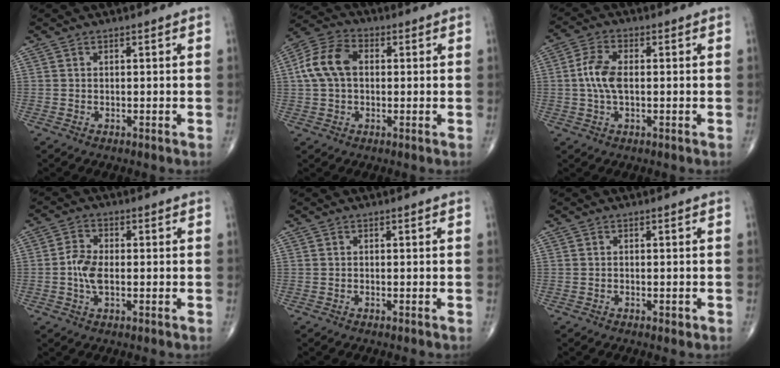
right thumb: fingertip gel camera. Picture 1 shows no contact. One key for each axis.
{"total": 9.8, "fx": 1.2, "fy": 6.7, "fz": 7.1, "tx": -0.145, "ty": 0.027, "tz": 0.017}
{"total": 6.2, "fx": 0.1, "fy": 3.1, "fz": 5.4, "tx": -0.120, "ty": 0.011, "tz": -0.004}
{"total": 5.0, "fx": -0.5, "fy": 2.8, "fz": 4.2, "tx": -0.088, "ty": 0.005, "tz": -0.015}
{"total": 0.0}
{"total": 0.7, "fx": -0.3, "fy": 0.4, "fz": 0.5, "tx": -0.007, "ty": -0.001, "tz": -0.004}